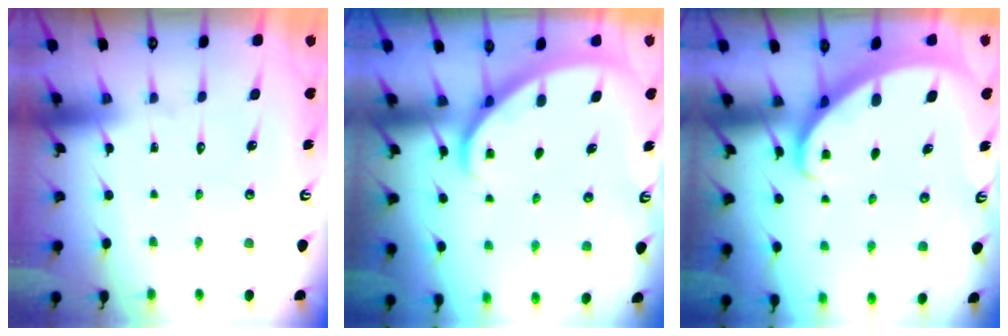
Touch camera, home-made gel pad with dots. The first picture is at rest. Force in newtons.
{"total": 2.1, "press": 2.1, "slide": 0.2}
{"total": 2.7, "press": 2.6, "slide": 0.3}